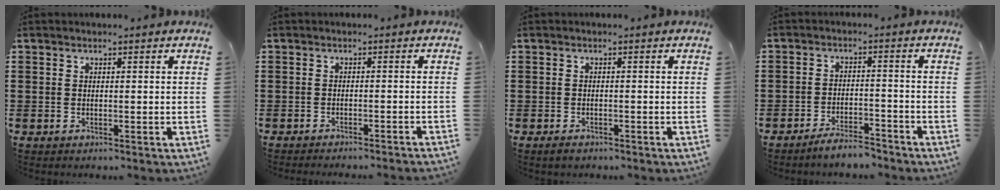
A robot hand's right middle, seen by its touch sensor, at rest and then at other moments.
{"total": 1.5, "force": [-1.4, -0.4, 0.4], "torque": [-0.006, 0.003, -0.028]}
{"total": 0.9, "force": [-0.7, 0.4, 0.4], "torque": [-0.009, -0.003, -0.013]}
{"total": 4.2, "force": [-4.1, 0.5, 0.6], "torque": [-0.011, 0.006, -0.084]}